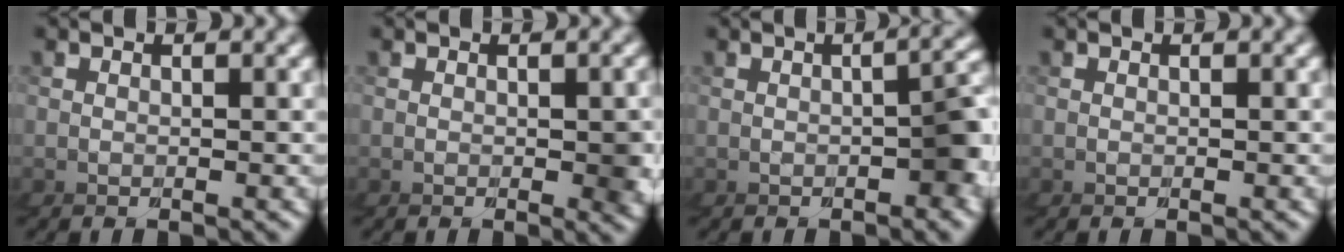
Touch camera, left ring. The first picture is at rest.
{"total": 1.1, "force": [-0.2, 0.3, 1.1], "torque": [-0.001, 0.003, -0.005]}
{"total": 4.3, "force": [-1.1, 0.8, 4.1], "torque": [-0.045, 0.011, -0.015]}
{"total": 0.0}